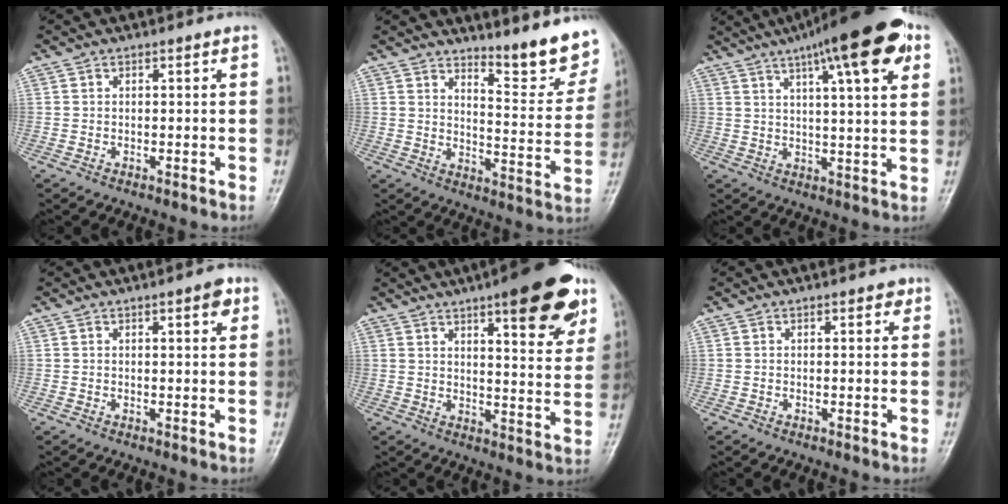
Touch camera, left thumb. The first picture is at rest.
{"total": 12.2, "force": [10.0, 2.4, 6.6], "torque": [-0.058, -0.088, 0.133]}
{"total": 18.4, "force": [9.5, 4.3, 15.2], "torque": [-0.211, -0.005, 0.136]}
{"total": 2.9, "force": [1.5, 0.8, 2.3], "torque": [-0.027, -0.004, 0.018]}
{"total": 16.6, "force": [9.8, 4.5, 12.7], "torque": [-0.132, -0.041, 0.130]}
{"total": 1.5, "force": [0.9, 0.7, 1.0], "torque": [-0.007, -0.001, 0.008]}